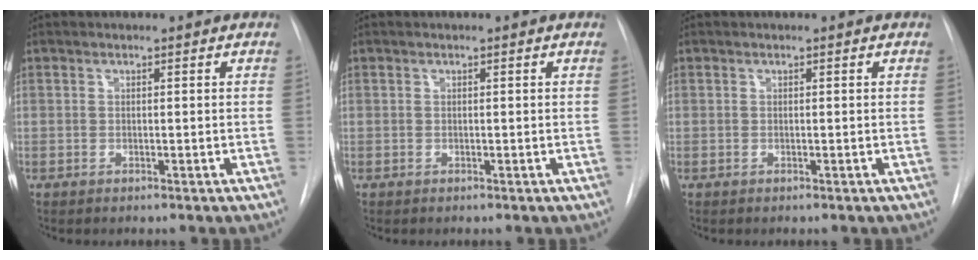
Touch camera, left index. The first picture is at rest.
{"total": 0.0}
{"total": 0.0}